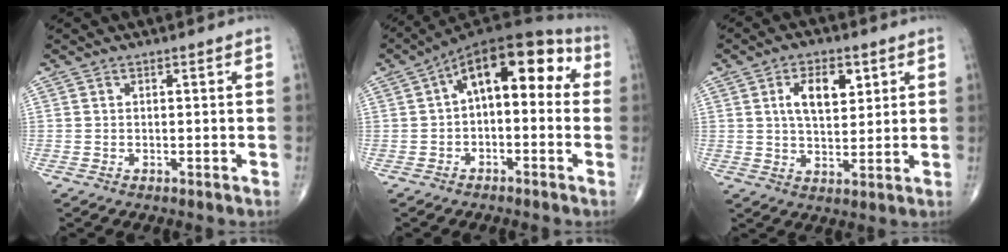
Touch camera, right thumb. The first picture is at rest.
{"total": 14.2, "force": [2.1, 7.4, 12.0], "torque": [-0.146, 0.048, 0.017]}
{"total": 8.4, "force": [2.9, 4.5, 6.5], "torque": [-0.085, -0.010, 0.051]}